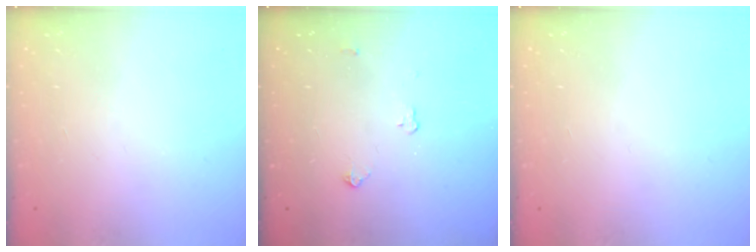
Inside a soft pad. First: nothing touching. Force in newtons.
{"total": 2.8, "press": 2.8, "slide": 0.4}
{"total": 0.0}